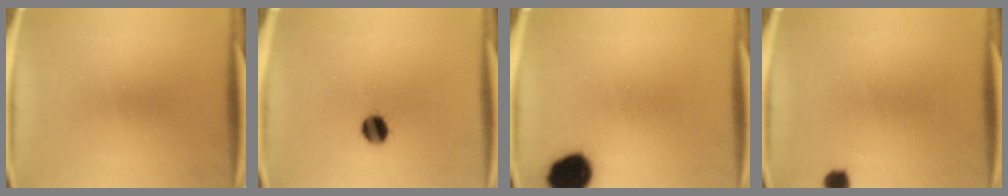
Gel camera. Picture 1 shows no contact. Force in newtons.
{"total": 5.3}
{"total": 12.4}
{"total": 2.2}